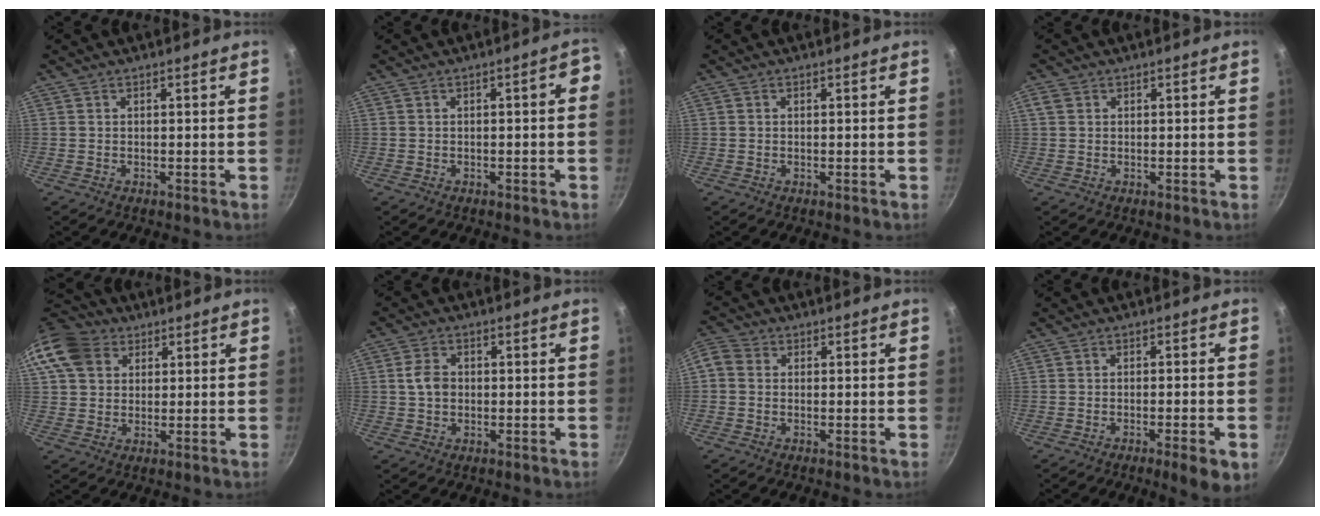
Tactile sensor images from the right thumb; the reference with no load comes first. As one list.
[{"total": 2.8, "force": [-0.3, 1.0, 2.6], "torque": [-0.025, 0.021, 0.001]}, {"total": 0.0}, {"total": 2.0, "force": [0.6, 1.6, 0.9], "torque": [-0.014, 0.002, 0.011]}, {"total": 11.5, "force": [4.6, 9.0, 5.5], "torque": [-0.088, 0.009, 0.074]}, {"total": 4.1, "force": [0.1, 3.2, 2.6], "torque": [-0.040, 0.009, -0.003]}, {"total": 5.3, "force": [0.1, 4.6, 2.5], "torque": [-0.060, 0.015, -0.014]}, {"total": 5.6, "force": [-2.6, 1.0, 4.9], "torque": [-0.070, 0.006, -0.032]}]